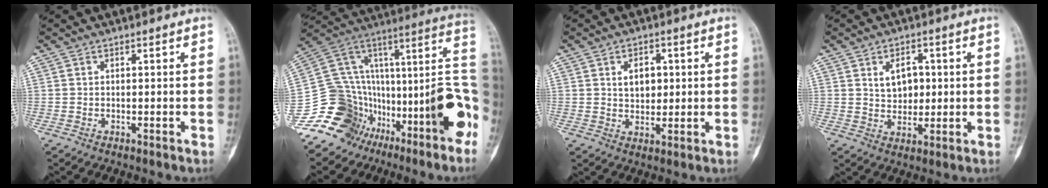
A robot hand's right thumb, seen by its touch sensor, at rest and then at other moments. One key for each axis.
{"total": 17.7, "fx": -9.6, "fy": 12.0, "fz": 8.8, "tx": -0.054, "ty": 0.163, "tz": -0.157}
{"total": 5.3, "fx": 1.3, "fy": 3.6, "fz": 3.7, "tx": -0.033, "ty": -0.006, "tz": 0.022}
{"total": 6.0, "fx": 1.5, "fy": 4.2, "fz": 4.0, "tx": -0.035, "ty": -0.007, "tz": 0.026}